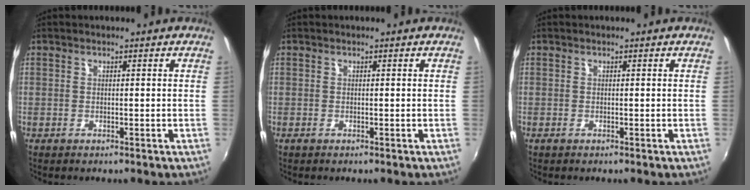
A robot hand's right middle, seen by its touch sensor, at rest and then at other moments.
{"total": 0.0}
{"total": 0.0}